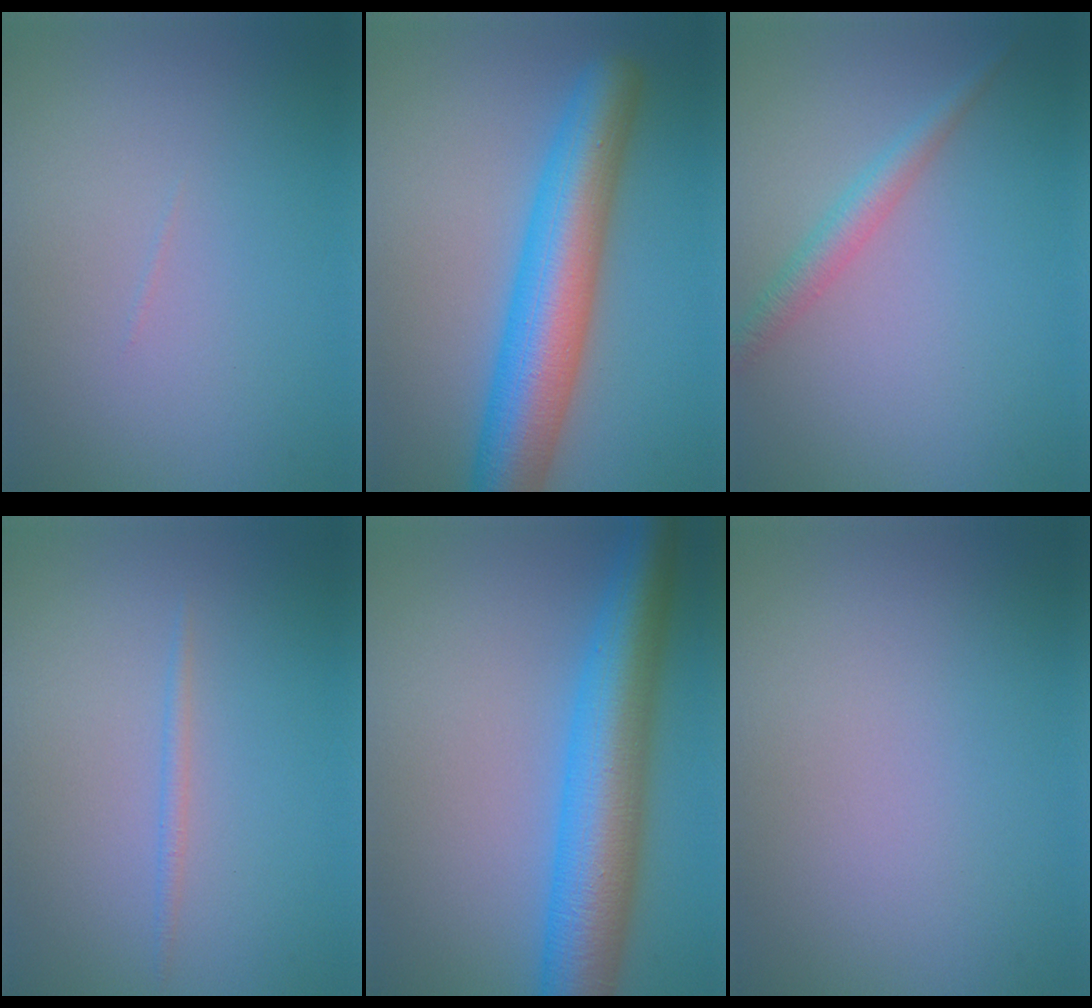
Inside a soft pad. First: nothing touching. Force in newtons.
{"total": 9.3, "press": 9.3, "slide": 0.2}
{"total": 2.3, "press": 2.3, "slide": 0.1}
{"total": 0.9, "press": 0.9, "slide": 0.1}
{"total": 9.5, "press": 9.5, "slide": 0.2}
{"total": 0.0}